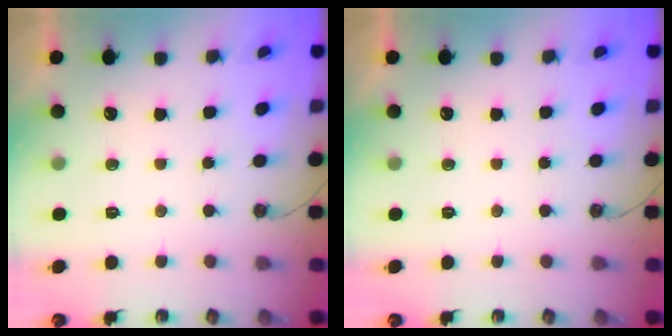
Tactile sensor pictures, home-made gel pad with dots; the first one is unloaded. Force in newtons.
{"total": 0.0}